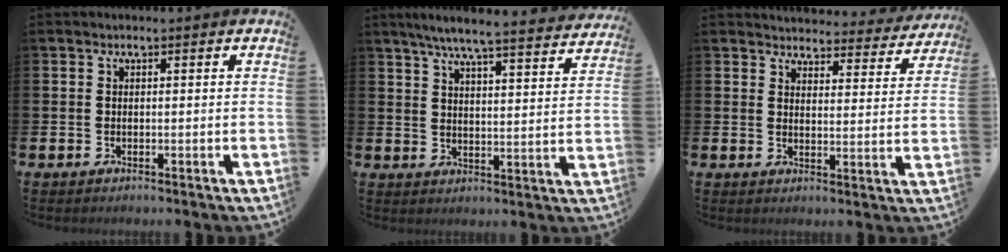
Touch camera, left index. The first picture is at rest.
{"total": 6.5, "force": [6.1, 0.0, 2.5], "torque": [-0.057, -0.041, 0.101]}
{"total": 3.9, "force": [3.8, 0.8, 0.1], "torque": [-0.007, -0.033, 0.062]}